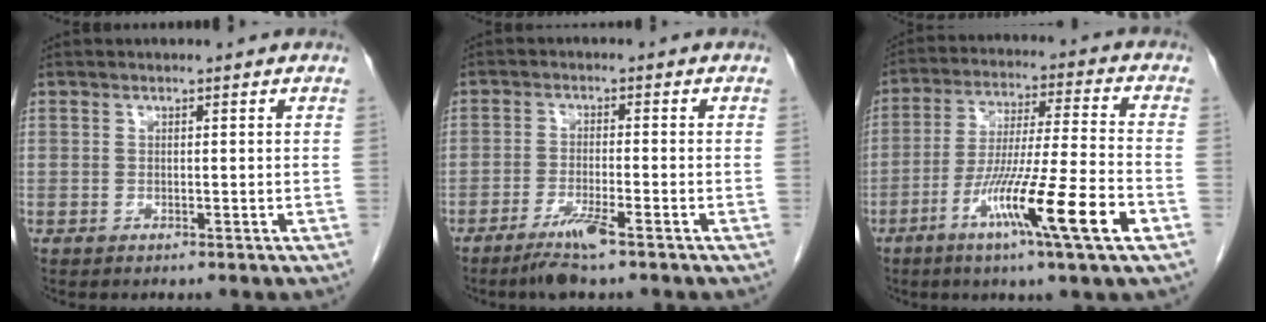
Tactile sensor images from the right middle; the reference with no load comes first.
{"total": 4.8, "force": [-3.3, -0.1, 3.5], "torque": [-0.072, -0.011, -0.063]}
{"total": 15.1, "force": [-6.7, -1.0, 13.5], "torque": [-0.246, -0.026, -0.120]}